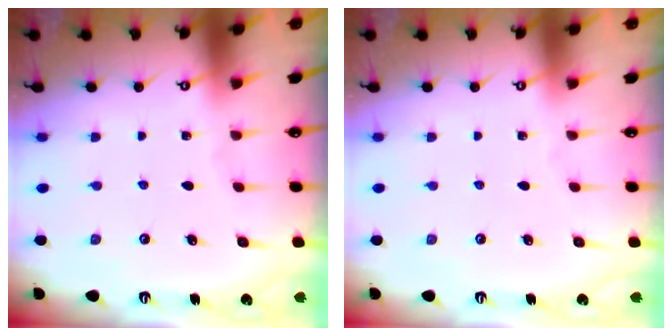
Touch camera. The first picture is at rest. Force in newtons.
{"total": 0.0}